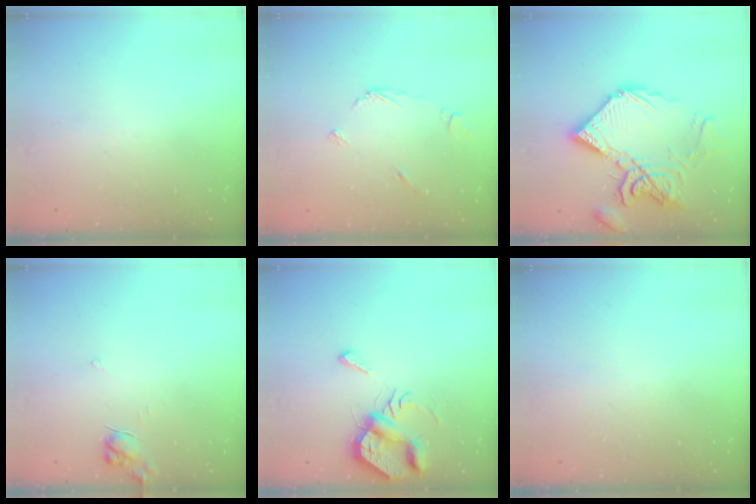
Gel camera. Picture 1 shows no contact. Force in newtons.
{"total": 3.8, "press": 3.8, "slide": 0.5}
{"total": 19.0, "press": 18.9, "slide": 1.5}
{"total": 5.1, "press": 5.1, "slide": 0.4}
{"total": 8.4, "press": 8.3, "slide": 1.0}
{"total": 0.0}